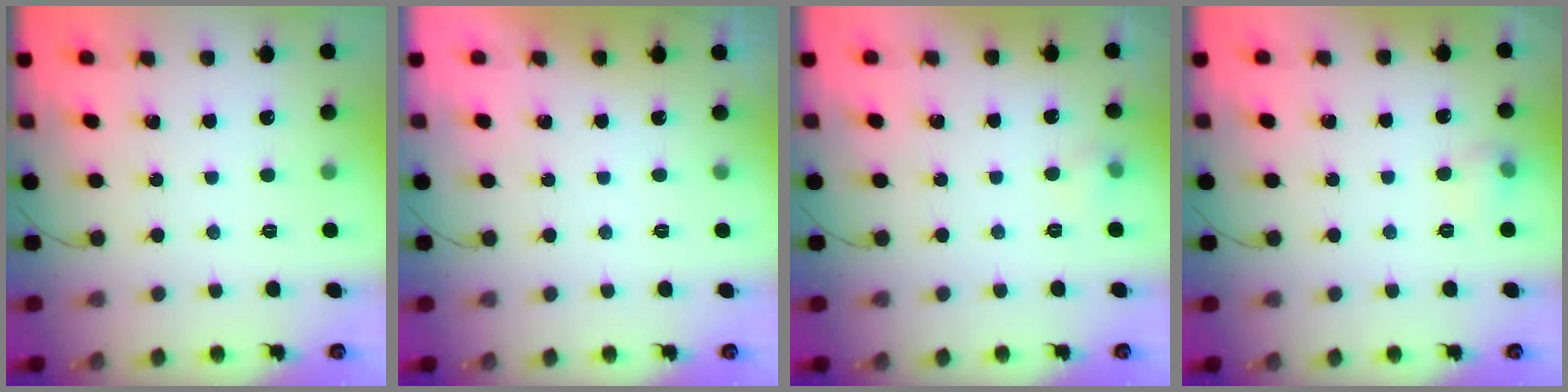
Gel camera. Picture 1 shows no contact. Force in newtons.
{"total": 0.0}
{"total": 3.9, "press": 3.5, "slide": 1.6}
{"total": 6.3, "press": 6.2, "slide": 1.2}